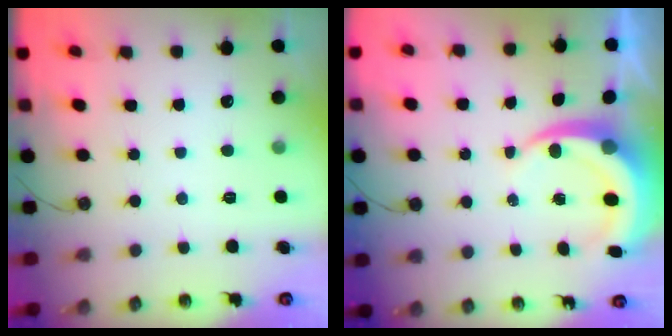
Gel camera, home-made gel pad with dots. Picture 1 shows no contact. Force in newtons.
{"total": 7.1, "press": 7.0, "slide": 0.9}